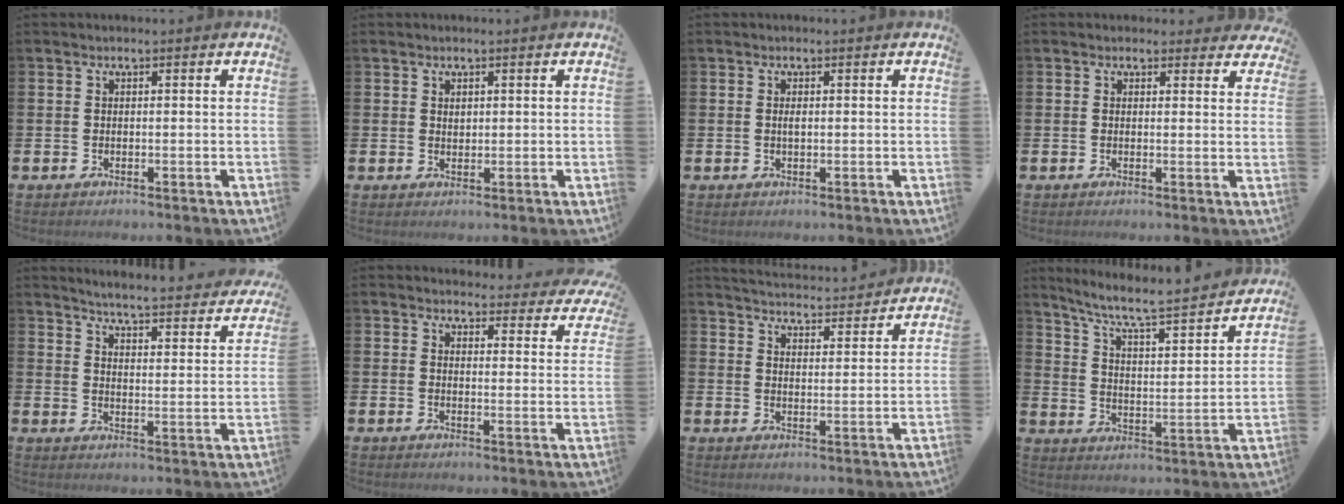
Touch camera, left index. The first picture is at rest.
{"total": 1.0, "force": [0.9, 0.5, 0.1], "torque": [0.010, -0.003, 0.014]}
{"total": 0.5, "force": [0.1, 0.2, 0.5], "torque": [-0.005, -0.003, 0.001]}
{"total": 1.7, "force": [1.5, 0.9, 0.0], "torque": [0.008, -0.001, 0.023]}
{"total": 4.9, "force": [4.8, 0.1, 1.0], "torque": [-0.026, -0.049, 0.076]}
{"total": 3.6, "force": [3.4, 1.1, 0.1], "torque": [-0.003, -0.026, 0.056]}
{"total": 4.5, "force": [4.5, 0.3, 0.0], "torque": [-0.015, -0.038, 0.078]}
{"total": 7.4, "force": [6.6, 0.7, 3.3], "torque": [-0.084, -0.054, 0.105]}